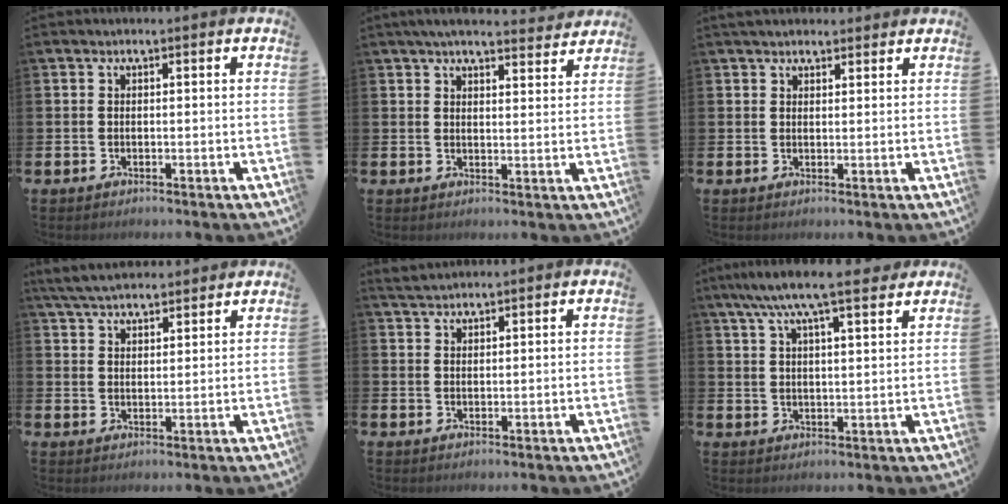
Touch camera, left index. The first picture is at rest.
{"total": 4.7, "force": [4.5, 0.6, 1.4], "torque": [-0.025, -0.019, 0.078]}
{"total": 2.7, "force": [2.5, 0.9, 0.4], "torque": [-0.001, -0.007, 0.043]}
{"total": 5.0, "force": [4.8, 1.0, 1.0], "torque": [-0.037, -0.017, 0.088]}
{"total": 2.4, "force": [2.3, 0.5, 0.5], "torque": [-0.009, -0.003, 0.042]}
{"total": 8.6, "force": [7.5, 1.1, 4.0], "torque": [-0.086, -0.028, 0.133]}